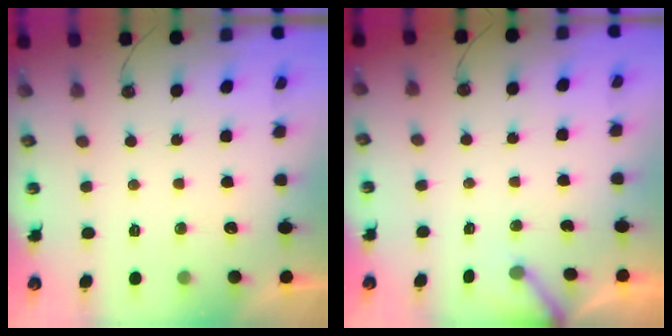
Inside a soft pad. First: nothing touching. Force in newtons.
{"total": 3.0, "press": 3.0, "slide": 0.3}